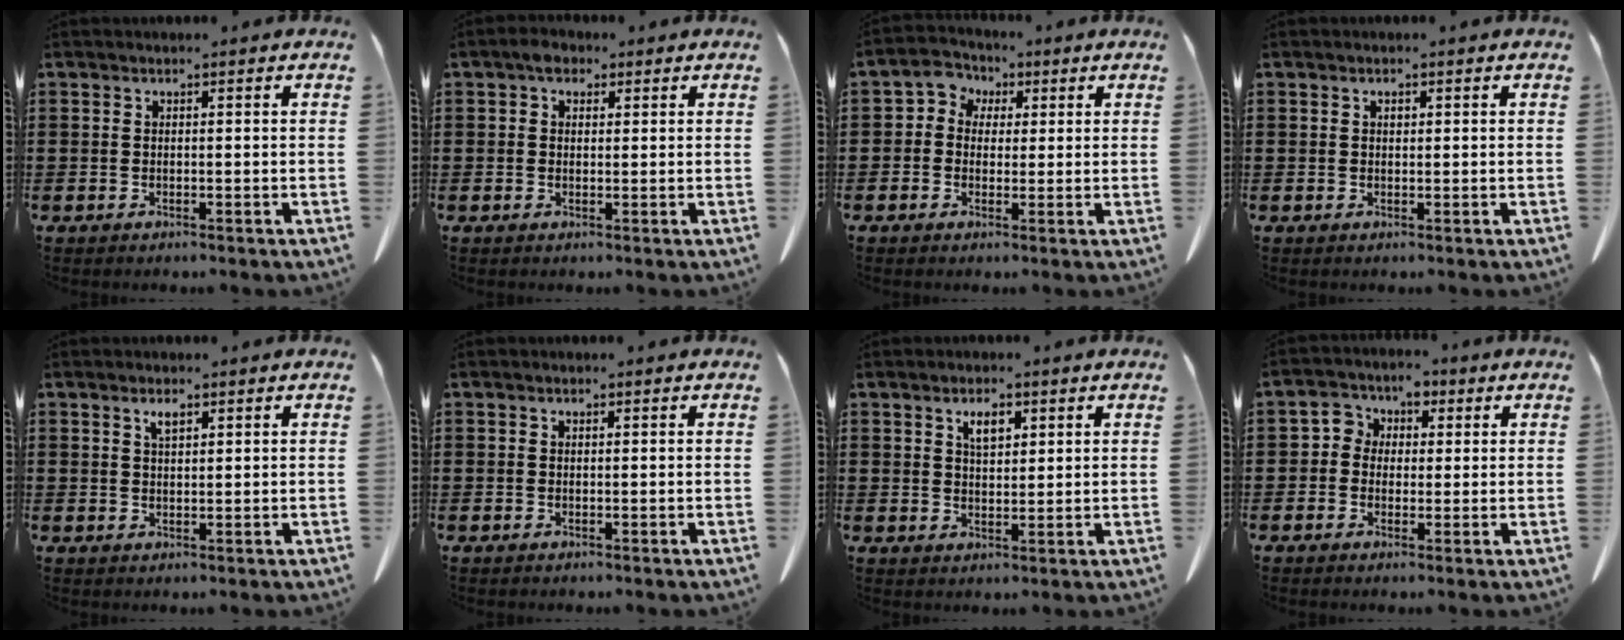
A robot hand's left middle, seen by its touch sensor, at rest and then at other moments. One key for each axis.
{"total": 2.2, "fx": 1.2, "fy": 1.3, "fz": 1.2, "tx": -0.019, "ty": 0.004, "tz": 0.020}
{"total": 3.1, "fx": 0.3, "fy": 2.9, "fz": 0.8, "tx": -0.032, "ty": 0.011, "tz": -0.001}
{"total": 0.5, "fx": 0.2, "fy": 0.3, "fz": 0.4, "tx": -0.009, "ty": 0.002, "tz": 0.005}
{"total": 1.7, "fx": 1.1, "fy": 0.5, "fz": 1.3, "tx": -0.020, "ty": -0.001, "tz": 0.016}
{"total": 0.0}
{"total": 3.2, "fx": 1.8, "fy": 1.3, "fz": 2.2, "tx": -0.032, "ty": -0.001, "tz": 0.028}
{"total": 3.2, "fx": 0.1, "fy": 3.1, "fz": 0.8, "tx": -0.034, "ty": 0.013, "tz": -0.007}